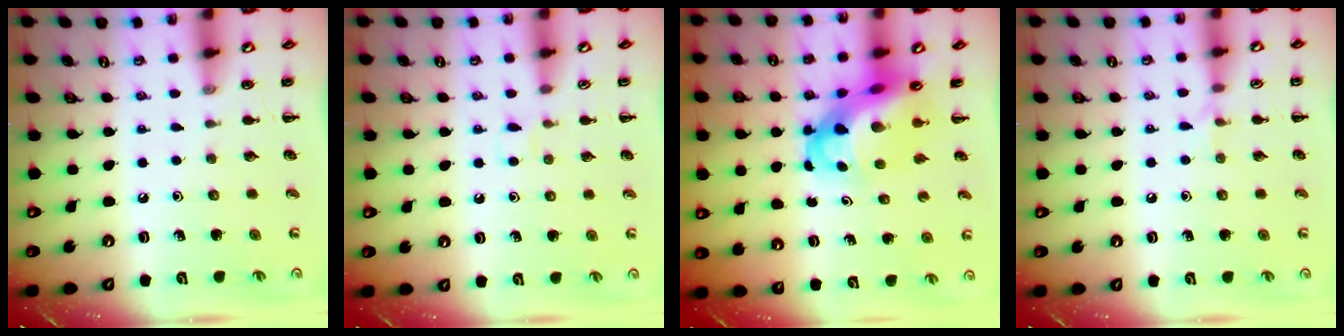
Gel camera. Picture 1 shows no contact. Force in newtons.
{"total": 3.2, "press": 2.9, "slide": 1.3}
{"total": 9.7, "press": 9.2, "slide": 3.0}
{"total": 4.1, "press": 3.8, "slide": 1.4}